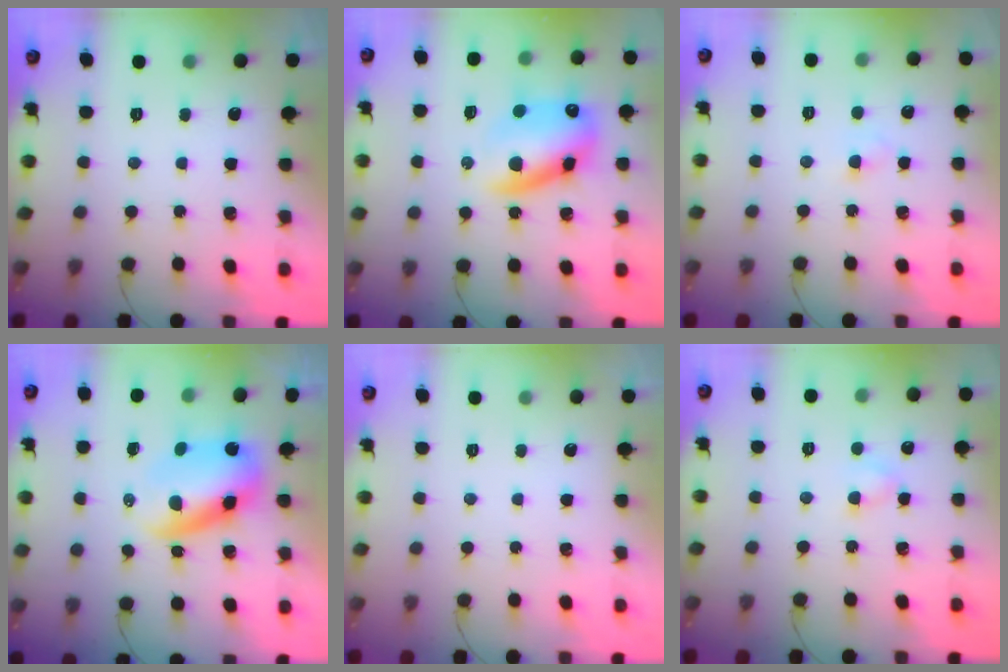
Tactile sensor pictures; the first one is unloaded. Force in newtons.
{"total": 14.6, "press": 14.2, "slide": 3.1}
{"total": 2.6, "press": 2.4, "slide": 1.0}
{"total": 7.2, "press": 7.1, "slide": 1.3}
{"total": 0.0}
{"total": 2.6, "press": 2.5, "slide": 0.8}